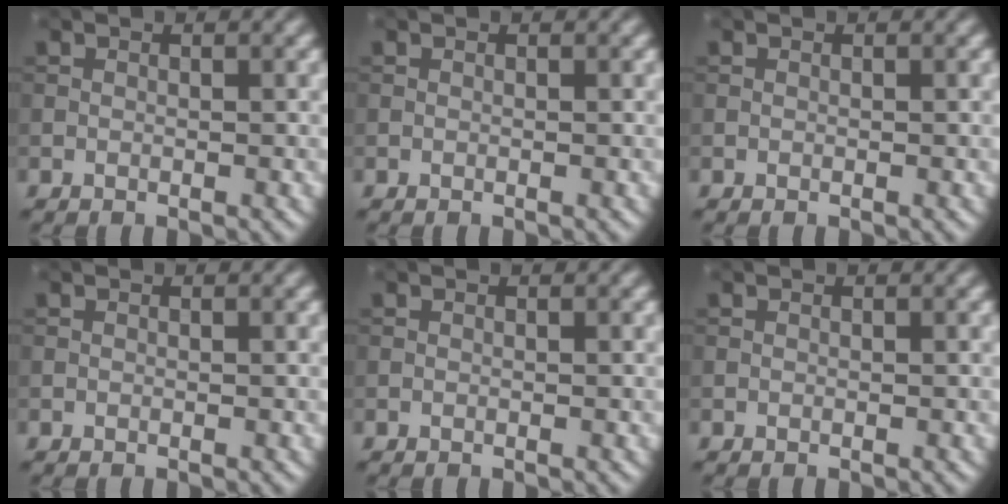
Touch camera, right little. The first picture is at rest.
{"total": 0.0}
{"total": 0.0}
{"total": 0.0}
{"total": 0.0}
{"total": 0.0}